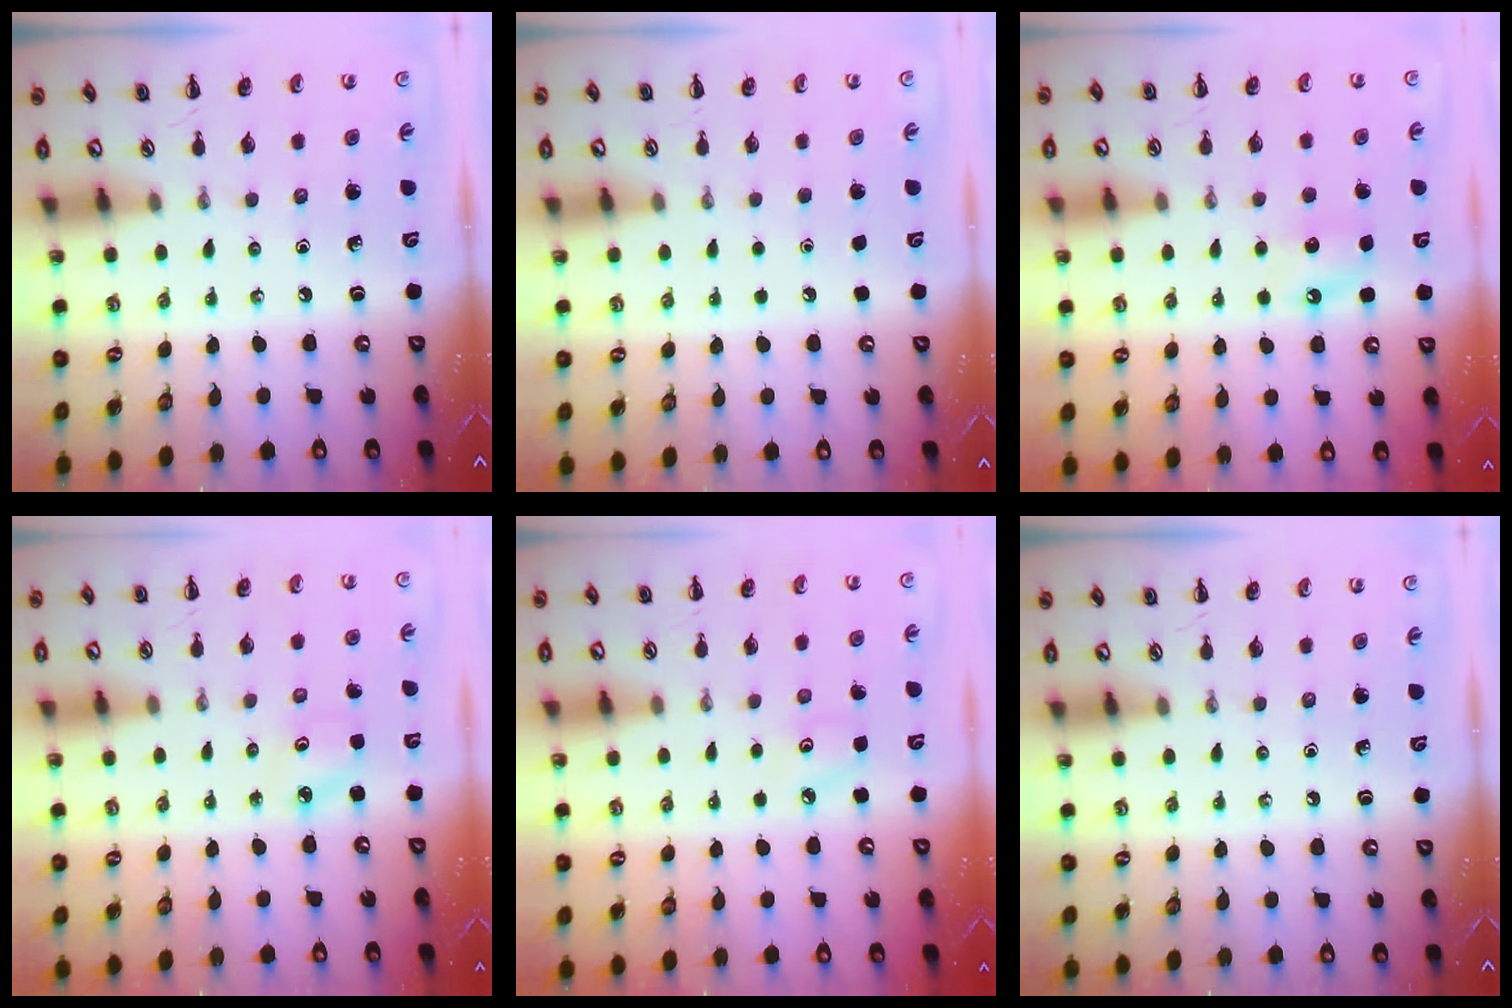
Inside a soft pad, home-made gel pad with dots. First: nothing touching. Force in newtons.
{"total": 1.7, "press": 1.7, "slide": 0.1}
{"total": 6.9, "press": 6.7, "slide": 1.8}
{"total": 2.5, "press": 2.4, "slide": 0.6}
{"total": 6.1, "press": 5.8, "slide": 1.9}
{"total": 0.0}